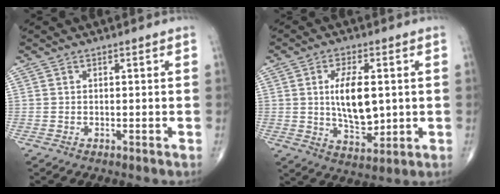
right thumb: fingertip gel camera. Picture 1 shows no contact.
{"total": 10.7, "force": [1.1, 5.3, 9.2], "torque": [-0.148, -0.012, 0.027]}